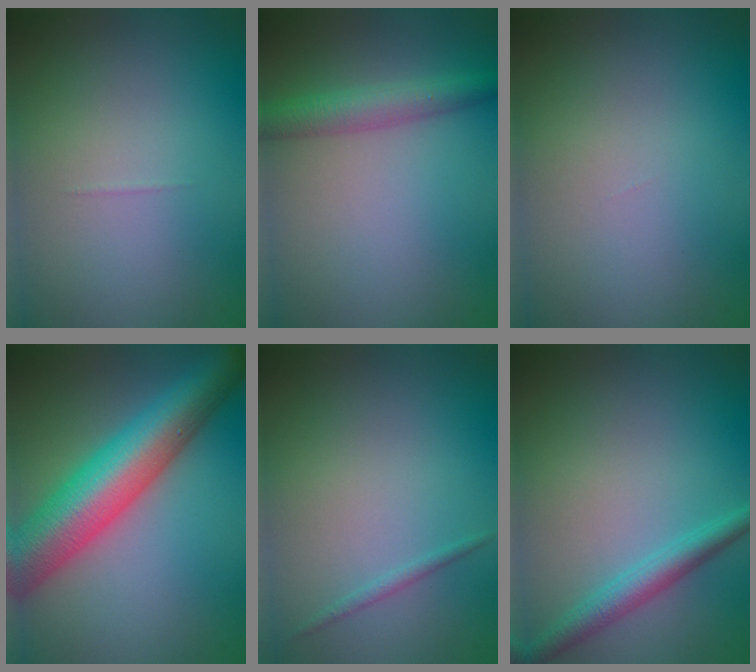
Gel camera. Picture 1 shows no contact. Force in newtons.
{"total": 3.2, "press": 3.2, "slide": 0.1}
{"total": 0.0}
{"total": 9.9, "press": 9.9, "slide": 0.4}
{"total": 0.7, "press": 0.7, "slide": 0.1}
{"total": 2.7, "press": 2.7, "slide": 0.1}